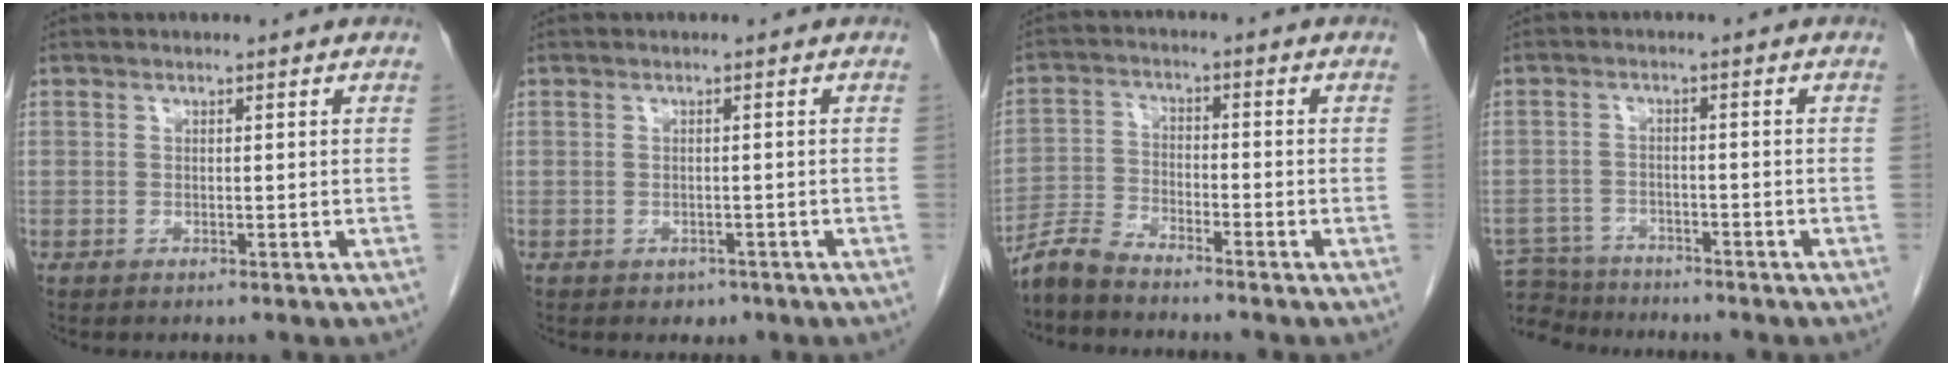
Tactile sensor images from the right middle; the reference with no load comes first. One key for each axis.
{"total": 1.4, "fx": -0.8, "fy": 1.0, "fz": 0.4, "tx": -0.005, "ty": 0.002, "tz": -0.006}
{"total": 4.9, "fx": -4.7, "fy": 0.7, "fz": 1.2, "tx": -0.031, "ty": -0.017, "tz": -0.096}
{"total": 7.3, "fx": -6.9, "fy": 2.2, "fz": 0.4, "tx": -0.012, "ty": 0.000, "tz": -0.120}